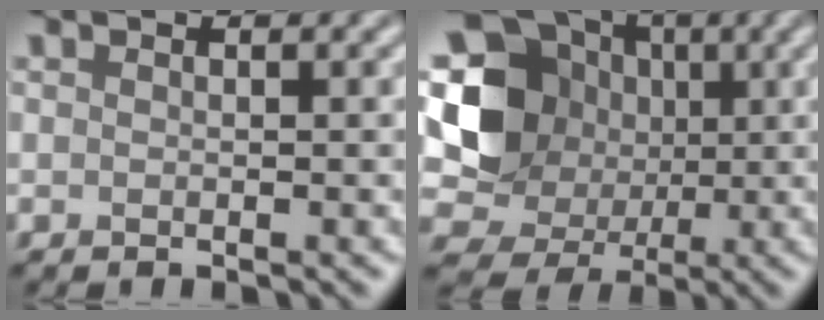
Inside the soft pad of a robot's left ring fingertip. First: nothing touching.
{"total": 13.0, "force": [1.3, 12.0, 4.7], "torque": [-0.125, 0.030, 0.001]}